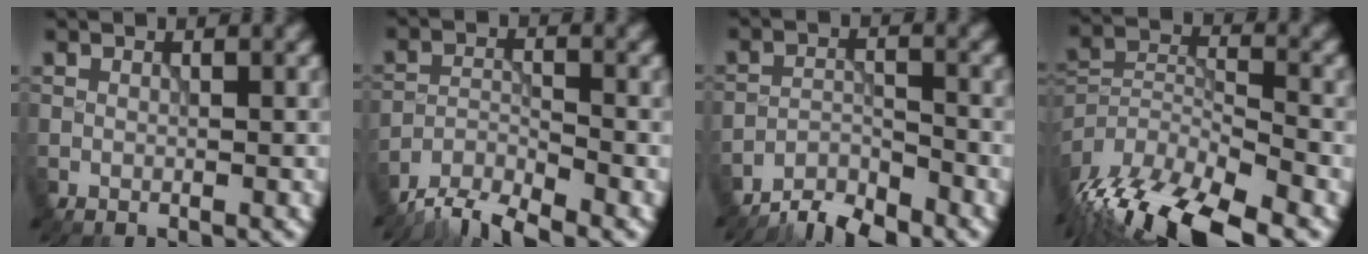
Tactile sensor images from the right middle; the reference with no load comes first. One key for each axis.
{"total": 4.8, "fx": -4.4, "fy": 0.9, "fz": 1.7, "tx": -0.033, "ty": -0.006, "tz": -0.088}
{"total": 4.5, "fx": -4.2, "fy": 0.9, "fz": 1.4, "tx": -0.021, "ty": 0.001, "tz": -0.082}
{"total": 13.4, "fx": -9.6, "fy": 4.7, "fz": 7.9, "tx": -0.166, "ty": -0.014, "tz": -0.159}